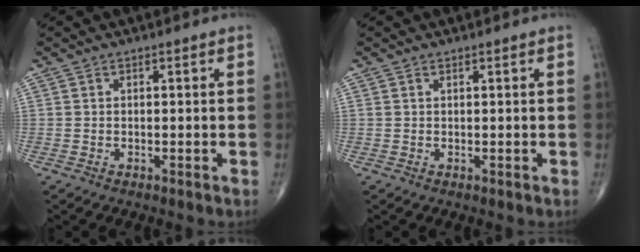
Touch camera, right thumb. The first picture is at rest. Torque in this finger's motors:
{"motor_torque": [0.03, -0.05, -0.03, 0.10, -0.01]}